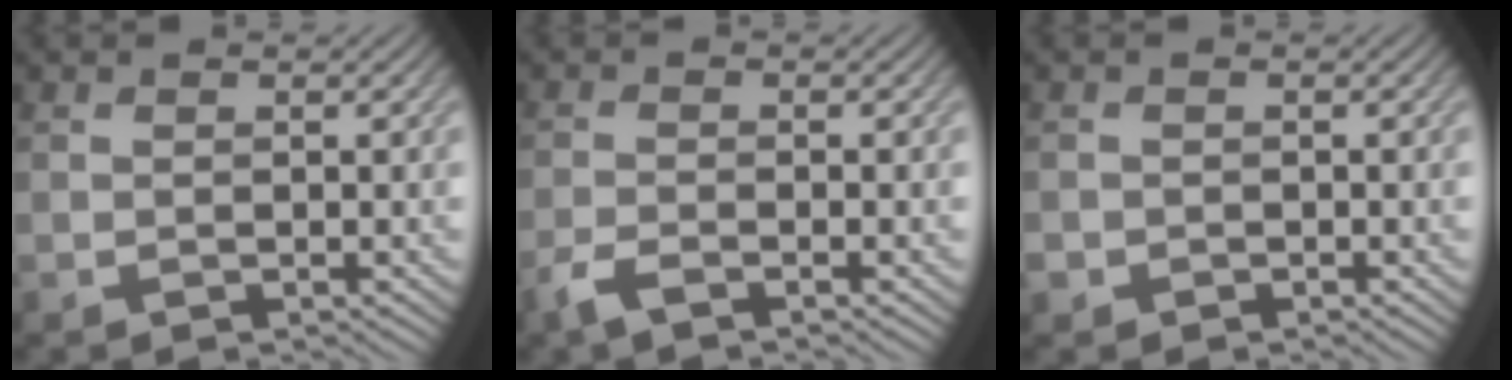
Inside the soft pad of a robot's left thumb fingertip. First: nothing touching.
{"total": 2.3, "force": [-1.7, 0.4, 1.5], "torque": [-0.036, -0.003, -0.041]}
{"total": 1.4, "force": [-0.8, 1.1, 0.2], "torque": [-0.004, -0.007, -0.018]}